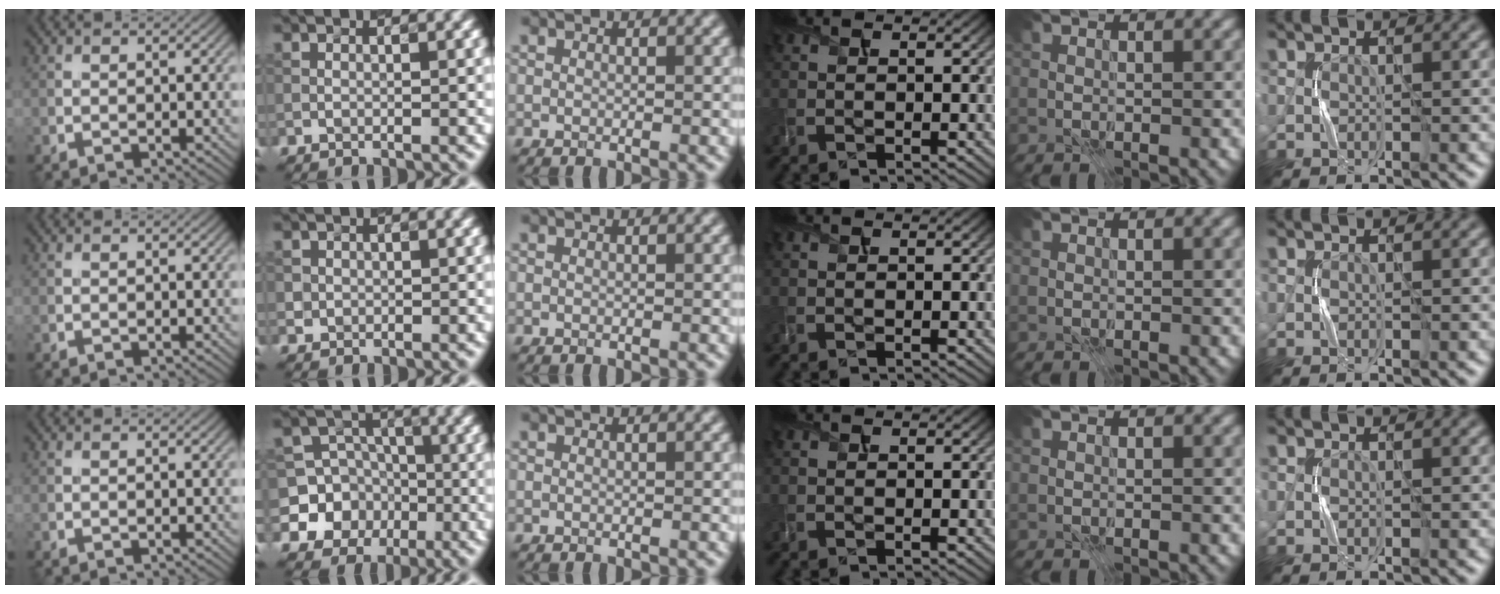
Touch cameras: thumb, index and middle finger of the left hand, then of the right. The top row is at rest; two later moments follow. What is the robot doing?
{"motion": "press", "object": "joystick"}